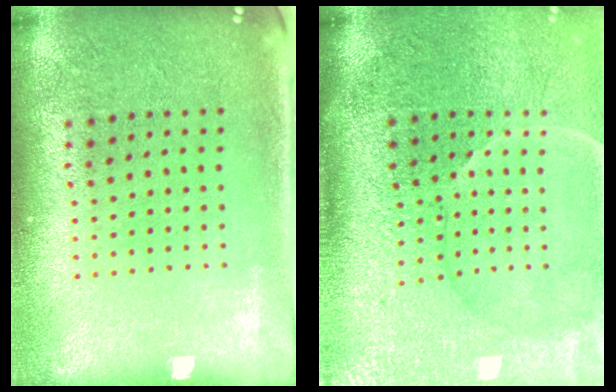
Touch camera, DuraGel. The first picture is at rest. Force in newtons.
{"total": 4.5, "press": 3.9, "slide": 2.3}